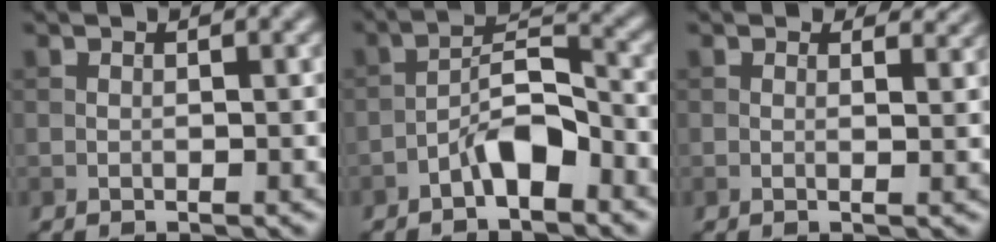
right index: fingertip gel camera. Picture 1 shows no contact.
{"total": 4.3, "force": [-2.6, 1.4, 3.1], "torque": [-0.051, 0.020, -0.053]}
{"total": 1.6, "force": [1.3, 0.5, 0.9], "torque": [-0.016, -0.009, 0.008]}